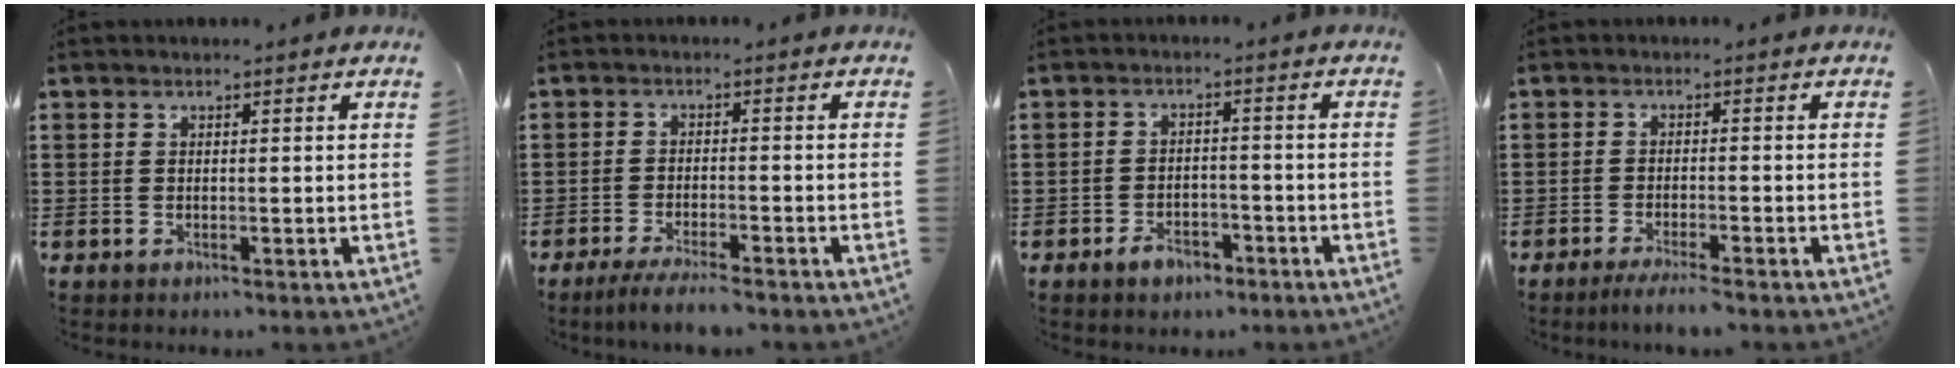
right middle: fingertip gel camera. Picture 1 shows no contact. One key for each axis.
{"total": 3.5, "fx": -3.1, "fy": 0.1, "fz": 1.6, "tx": -0.033, "ty": -0.006, "tz": -0.060}
{"total": 3.2, "fx": -2.4, "fy": 1.7, "fz": 1.3, "tx": -0.025, "ty": 0.006, "tz": -0.047}
{"total": 2.6, "fx": -2.3, "fy": -0.2, "fz": 1.2, "tx": -0.018, "ty": -0.001, "tz": -0.043}